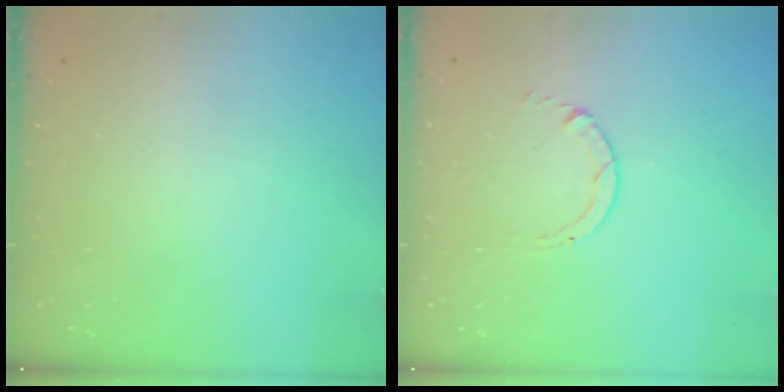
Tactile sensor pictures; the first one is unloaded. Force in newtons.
{"total": 0.6, "press": 0.5, "slide": 0.1}